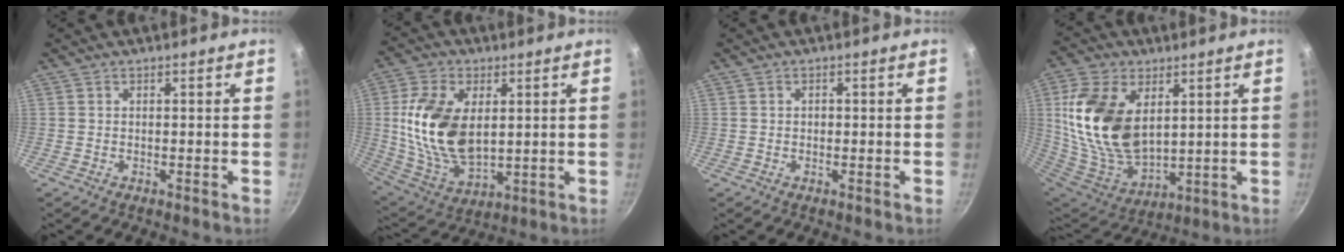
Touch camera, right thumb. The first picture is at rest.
{"total": 17.6, "force": [2.5, 10.5, 13.9], "torque": [-0.252, -0.015, 0.060]}
{"total": 1.0, "force": [0.0, 0.8, 0.5], "torque": [-0.006, 0.005, 0.000]}
{"total": 20.5, "force": [5.1, 12.6, 15.4], "torque": [-0.284, -0.031, 0.113]}